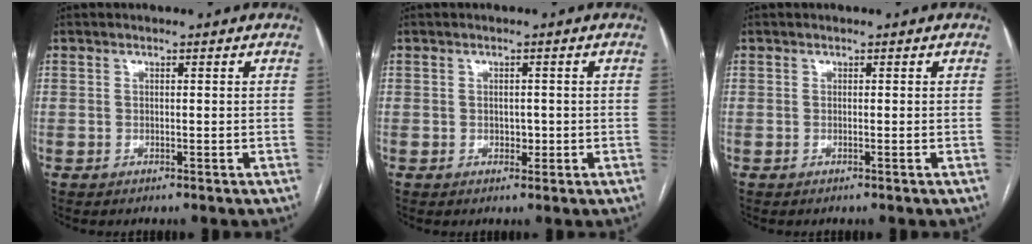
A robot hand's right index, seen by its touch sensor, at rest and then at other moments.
{"total": 1.4, "force": [-0.3, 1.0, 0.9], "torque": [-0.012, 0.002, -0.003]}
{"total": 0.0}